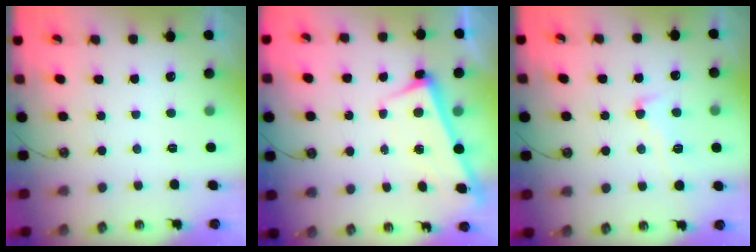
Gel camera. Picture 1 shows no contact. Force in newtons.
{"total": 2.8, "press": 2.7, "slide": 0.4}
{"total": 3.0, "press": 2.8, "slide": 1.1}